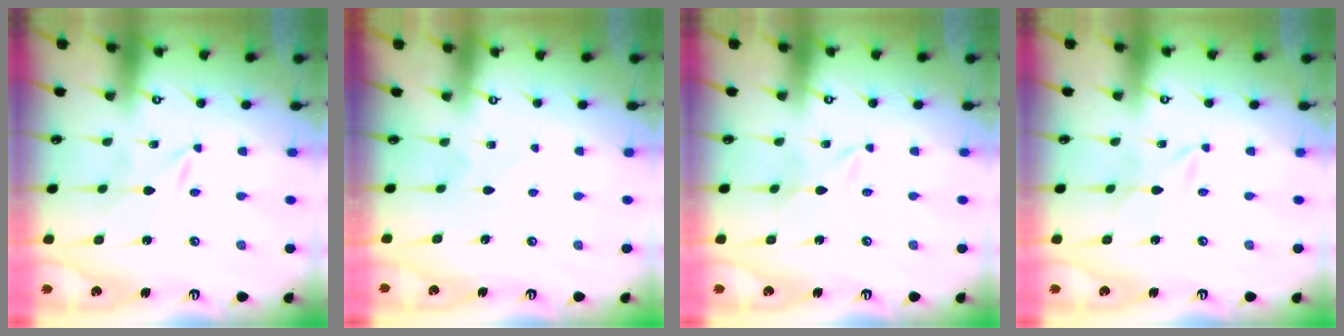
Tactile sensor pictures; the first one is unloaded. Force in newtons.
{"total": 3.5, "press": 3.5, "slide": 0.4}
{"total": 1.2, "press": 1.1, "slide": 0.2}
{"total": 1.6, "press": 1.6, "slide": 0.0}